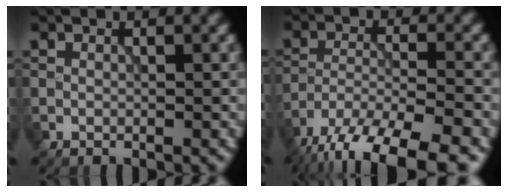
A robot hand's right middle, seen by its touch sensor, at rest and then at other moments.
{"total": 13.0, "force": [-10.3, 4.0, 6.9], "torque": [-0.131, -0.038, -0.153]}